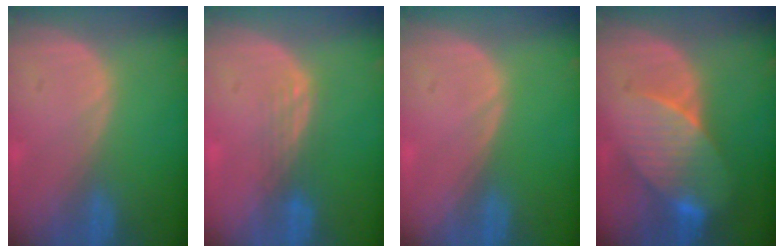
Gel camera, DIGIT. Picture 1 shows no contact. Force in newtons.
{"total": 3.0, "press": 2.5, "slide": 1.7}
{"total": 0.0}
{"total": 8.0, "press": 7.8, "slide": 2.0}